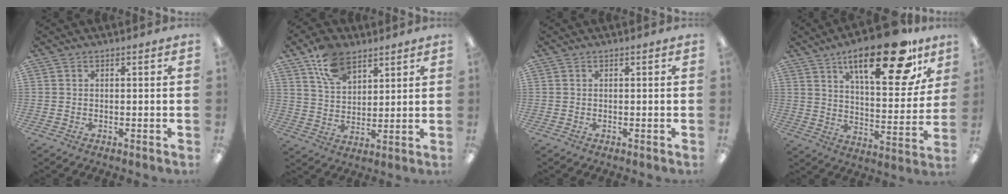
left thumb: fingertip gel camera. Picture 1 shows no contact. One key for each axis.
{"total": 11.1, "fx": 7.2, "fy": 6.6, "fz": 5.4, "tx": -0.102, "ty": -0.020, "tz": 0.136}
{"total": 0.0}
{"total": 23.3, "fx": 14.3, "fy": 8.1, "fz": 16.5, "tx": -0.236, "ty": -0.076, "tz": 0.223}